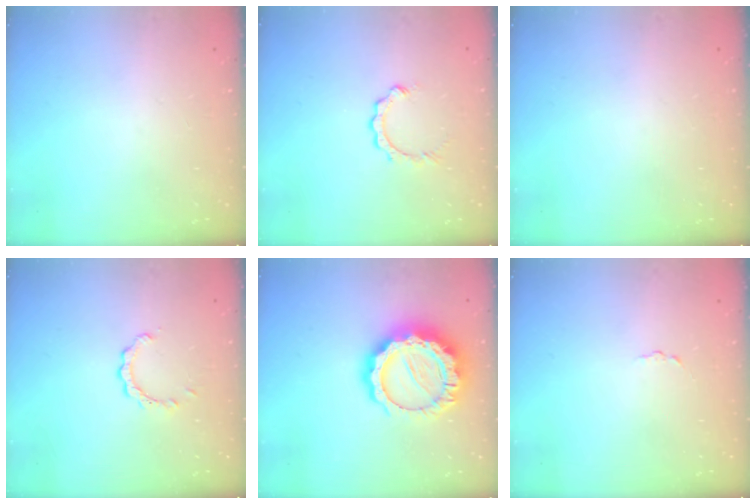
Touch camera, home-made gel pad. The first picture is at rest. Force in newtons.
{"total": 3.3, "press": 3.3, "slide": 0.3}
{"total": 0.0}
{"total": 2.6, "press": 2.6, "slide": 0.2}
{"total": 18.2, "press": 18.1, "slide": 1.5}
{"total": 1.6, "press": 1.6, "slide": 0.1}